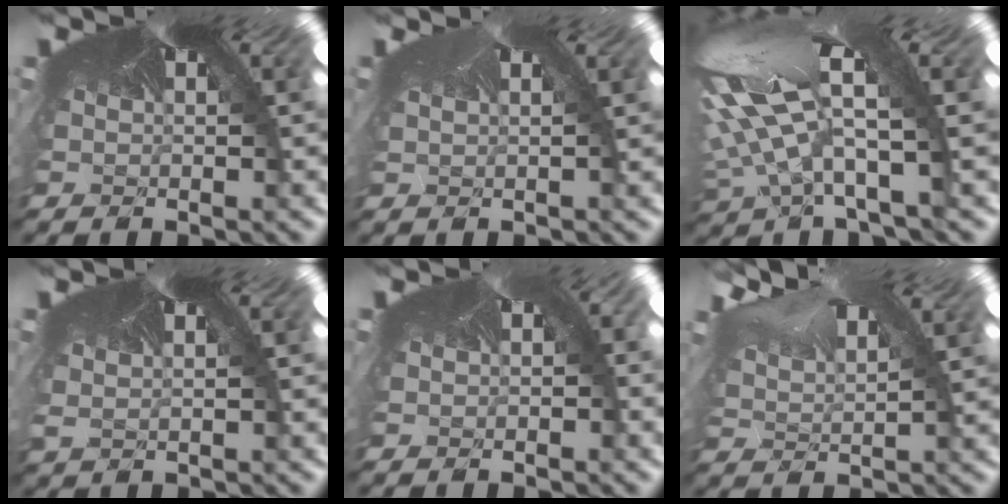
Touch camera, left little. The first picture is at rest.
{"total": 0.6, "force": [0.2, -0.2, -0.6], "torque": [0.000, 0.009, -0.006]}
{"total": 5.6, "force": [-4.3, -2.0, 2.9], "torque": [-0.121, -0.073, -0.042]}
{"total": 1.3, "force": [0.6, 0.6, 0.9], "torque": [-0.037, 0.004, 0.011]}
{"total": 1.0, "force": [-0.2, 0.8, 0.5], "torque": [-0.012, 0.001, -0.004]}
{"total": 1.4, "force": [1.1, 0.5, 0.8], "torque": [-0.060, 0.008, 0.024]}